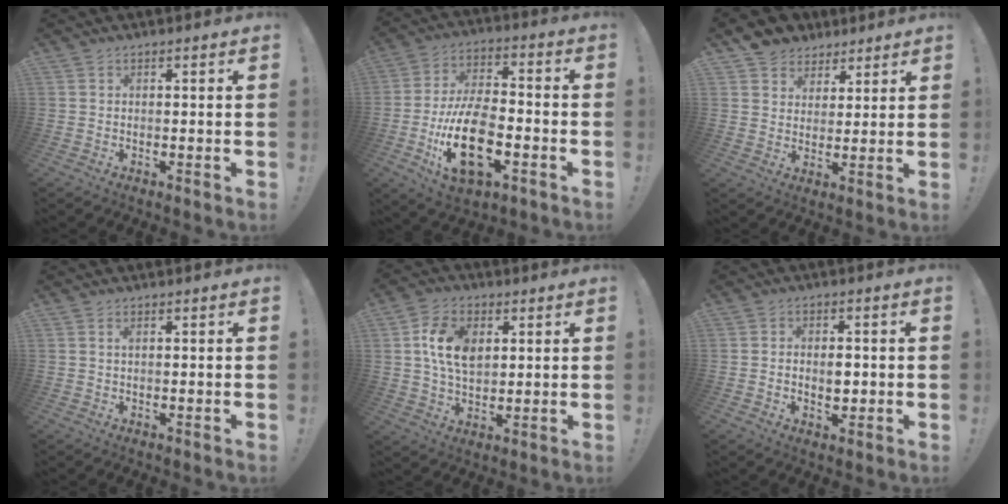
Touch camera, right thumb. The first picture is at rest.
{"total": 19.8, "force": [-6.4, 10.8, 15.3], "torque": [-0.283, 0.030, -0.102]}
{"total": 7.6, "force": [4.9, 5.8, 0.8], "torque": [-0.017, -0.031, 0.100]}
{"total": 0.6, "force": [0.3, 0.2, 0.6], "torque": [-0.006, 0.000, 0.003]}
{"total": 11.8, "force": [3.3, 7.9, 8.2], "torque": [-0.144, 0.004, 0.060]}
{"total": 4.7, "force": [-0.6, 3.4, 3.2], "torque": [-0.034, 0.003, -0.013]}